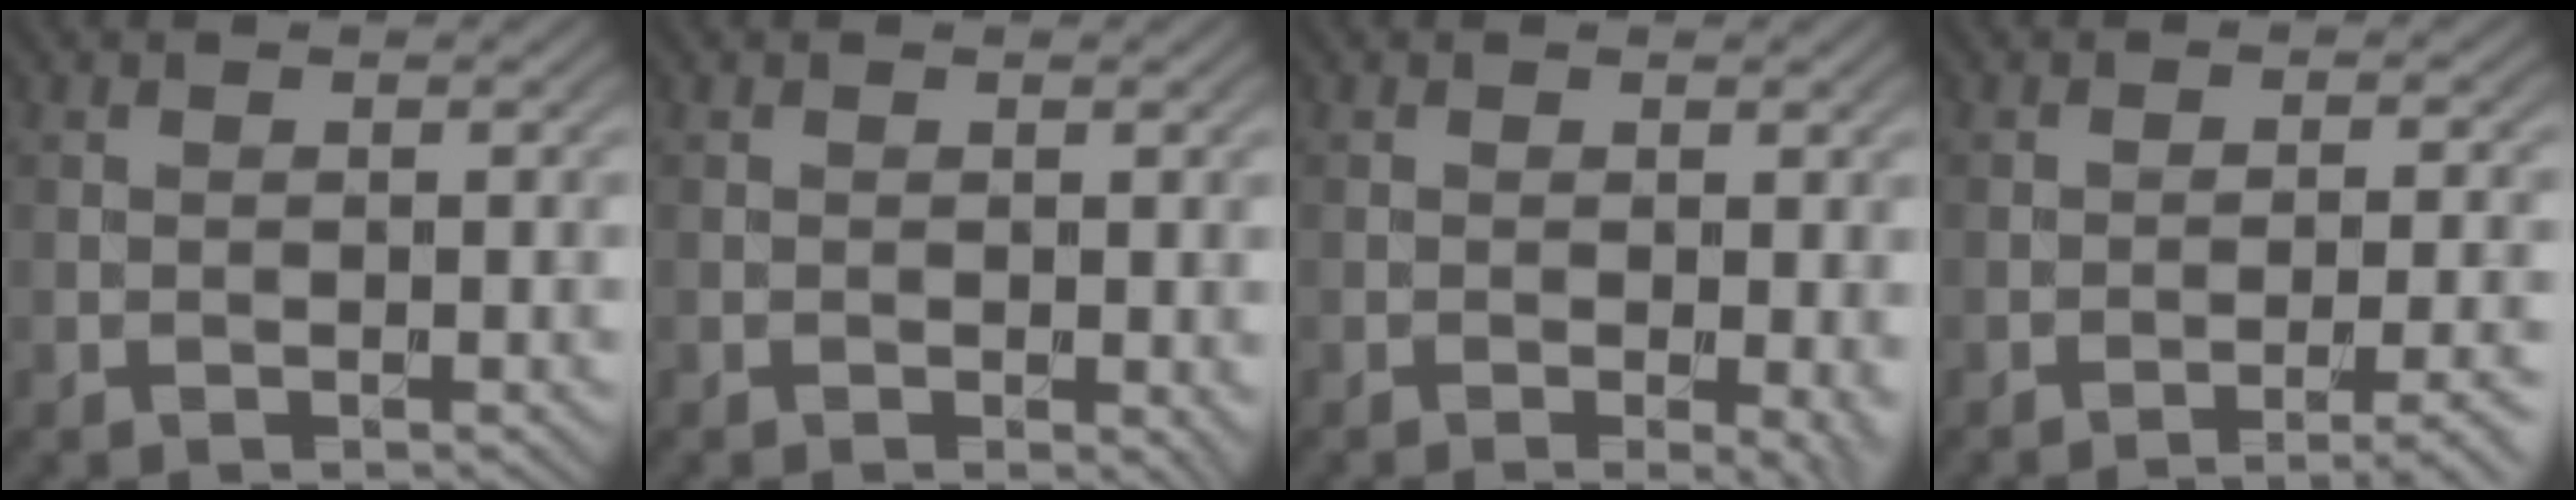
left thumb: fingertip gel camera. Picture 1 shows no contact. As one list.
[{"total": 1.3, "force": [-0.1, 0.7, 1.1], "torque": [-0.012, -0.008, -0.001]}, {"total": 3.1, "force": [-0.5, 0.7, 2.9], "torque": [-0.041, -0.007, -0.008]}, {"total": 4.7, "force": [-2.8, 0.7, 3.7], "torque": [-0.060, 0.009, -0.046]}]